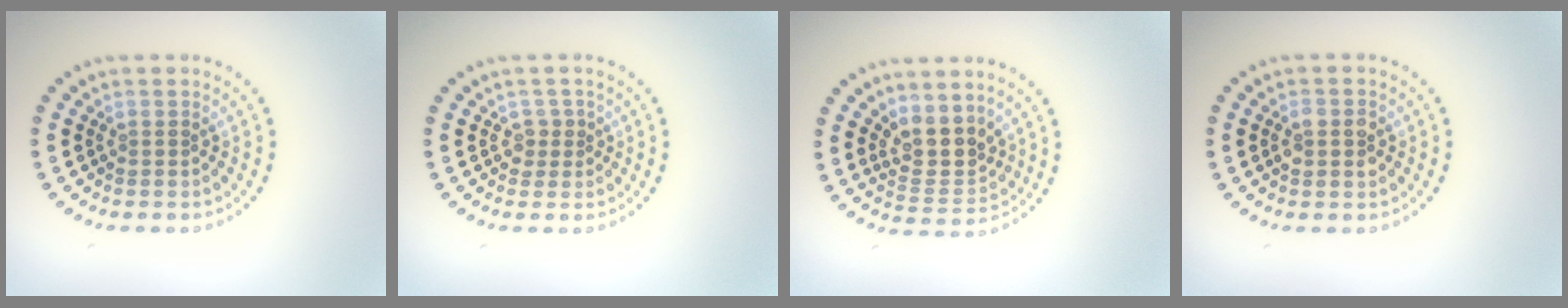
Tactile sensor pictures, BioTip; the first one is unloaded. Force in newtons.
{"total": 1.4, "press": 1.1, "slide": 0.9}
{"total": 3.8, "press": 3.2, "slide": 2.1}
{"total": 2.3, "press": 2.3, "slide": 0.2}